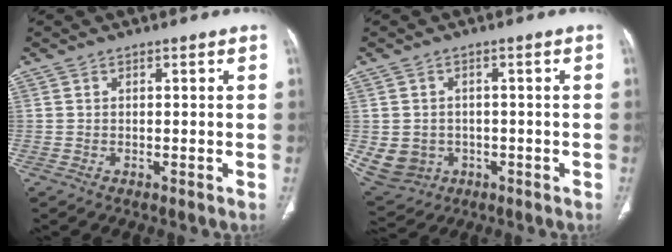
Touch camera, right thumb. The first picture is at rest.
{"total": 8.4, "force": [-1.8, 7.5, 3.2], "torque": [-0.068, 0.012, -0.009]}